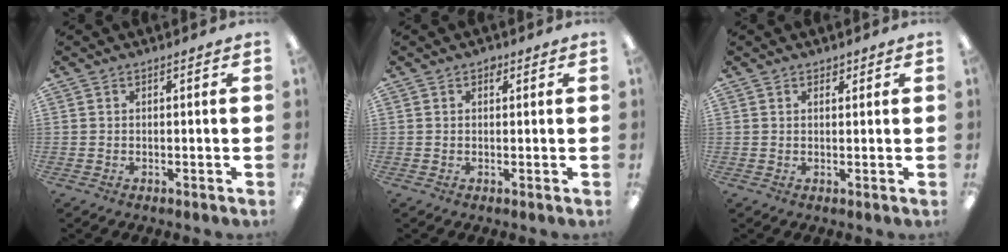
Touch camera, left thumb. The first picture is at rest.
{"total": 1.4, "force": [0.7, 1.0, 0.8], "torque": [-0.008, -0.001, 0.011]}
{"total": 1.3, "force": [1.0, 0.8, 0.5], "torque": [-0.002, -0.002, 0.017]}